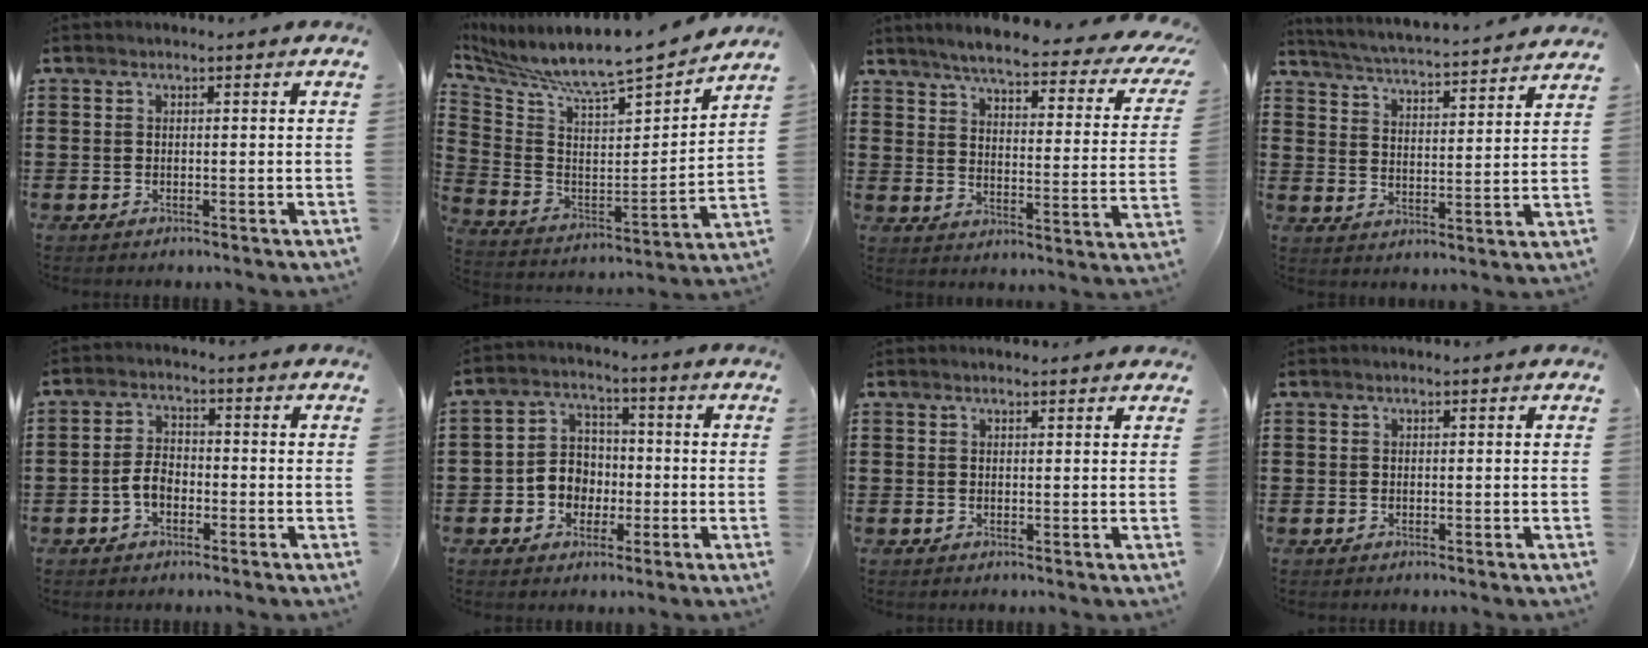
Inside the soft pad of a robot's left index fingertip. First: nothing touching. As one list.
[{"total": 7.4, "force": [7.0, 0.5, 2.6], "torque": [-0.089, -0.067, 0.109]}, {"total": 5.4, "force": [4.6, 0.3, 2.9], "torque": [-0.070, -0.031, 0.069]}, {"total": 4.1, "force": [3.9, -0.8, 0.8], "torque": [-0.037, -0.037, 0.060]}, {"total": 3.9, "force": [-1.3, 2.2, 2.9], "torque": [-0.074, -0.001, -0.032]}, {"total": 5.3, "force": [-1.7, 4.7, 1.7], "torque": [-0.045, 0.016, -0.035]}, {"total": 0.8, "force": [0.7, 0.3, 0.1], "torque": [-0.004, 0.001, 0.014]}, {"total": 0.0}]